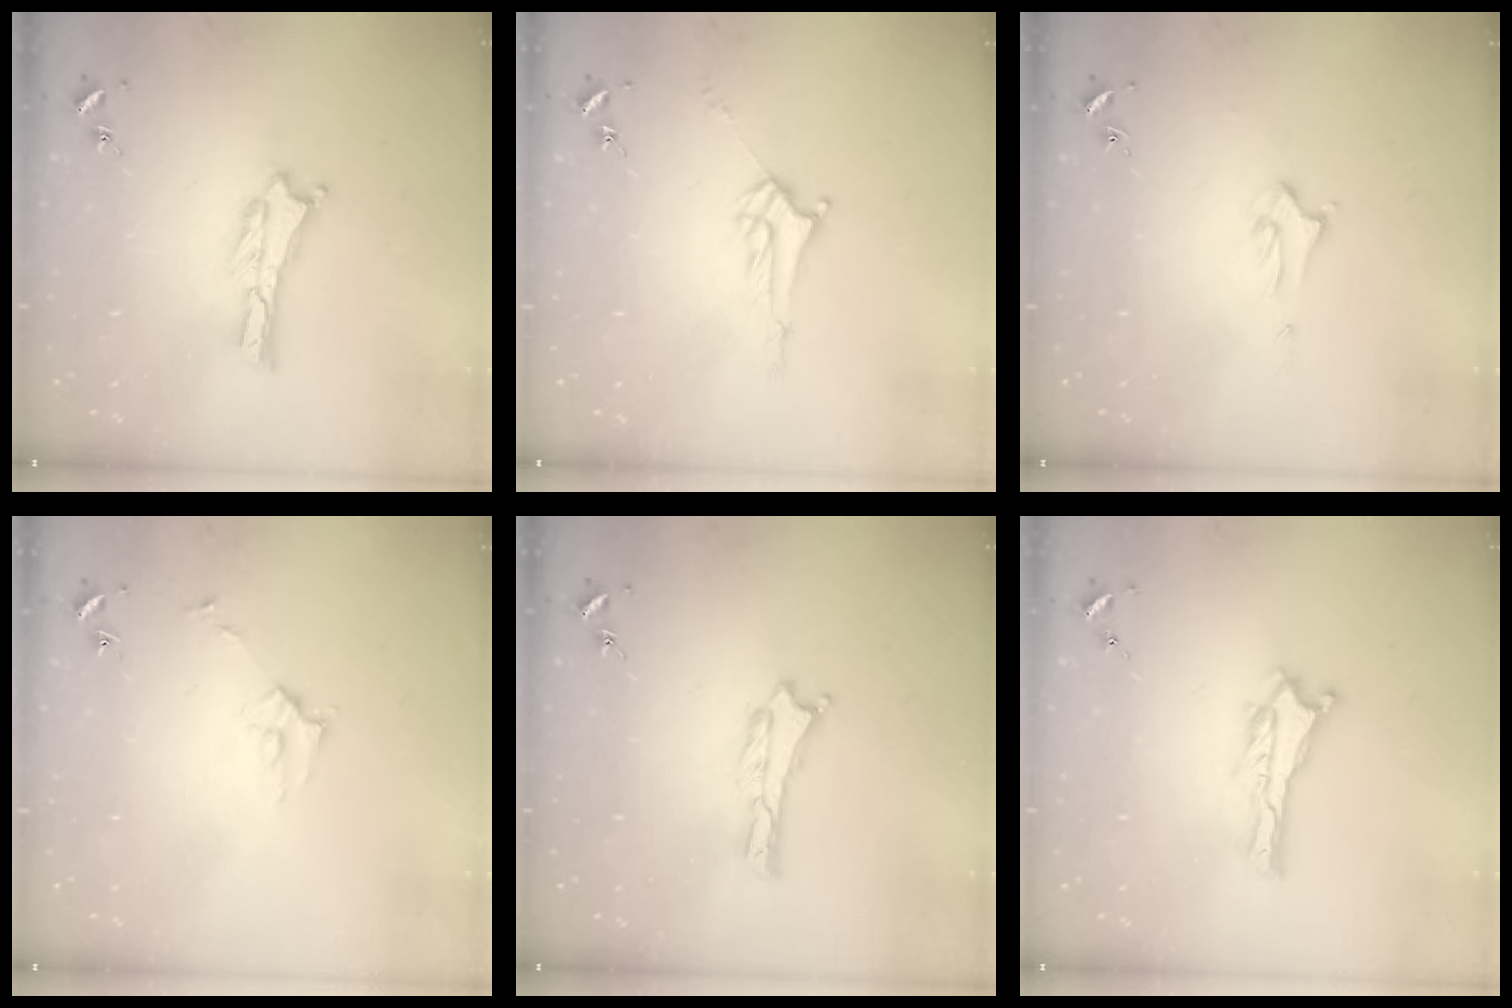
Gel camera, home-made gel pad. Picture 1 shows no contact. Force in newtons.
{"total": 3.0, "press": 3.0, "slide": 0.3}
{"total": 1.9, "press": 1.9, "slide": 0.1}
{"total": 2.7, "press": 2.7, "slide": 0.3}
{"total": 0.0}
{"total": 0.0}